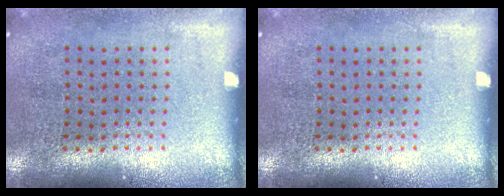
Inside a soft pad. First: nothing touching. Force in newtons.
{"total": 0.0}